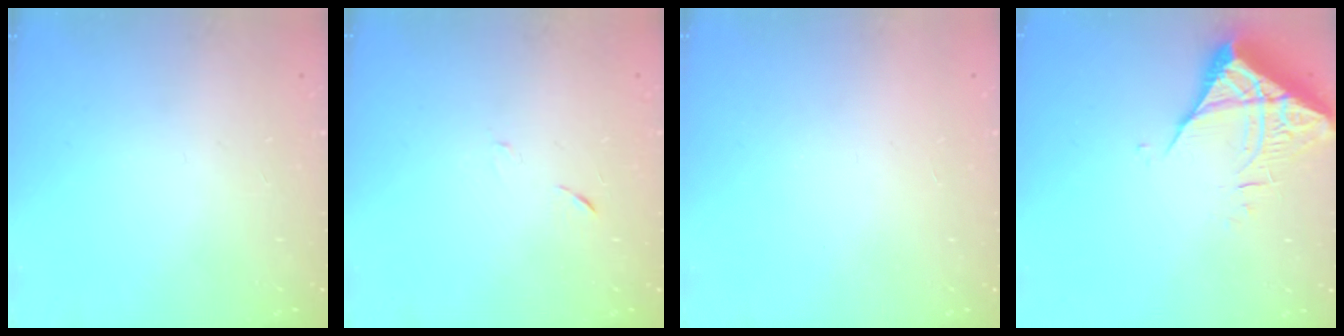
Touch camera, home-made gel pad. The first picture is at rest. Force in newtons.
{"total": 5.0, "press": 4.9, "slide": 0.6}
{"total": 1.7, "press": 1.6, "slide": 0.1}
{"total": 6.6, "press": 6.6, "slide": 0.8}